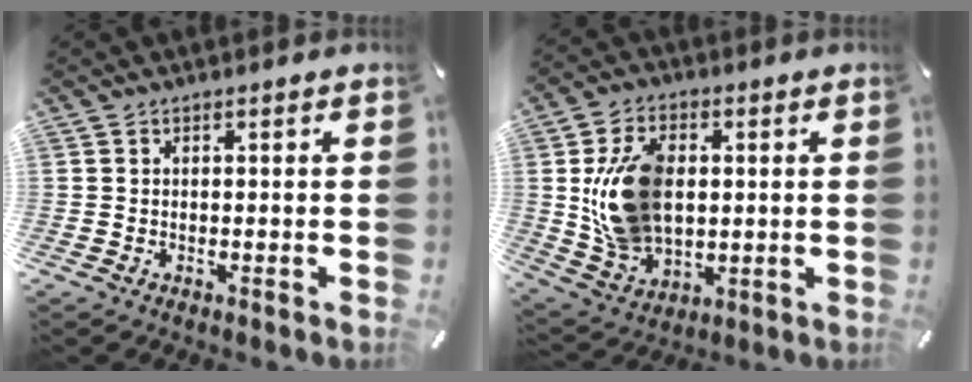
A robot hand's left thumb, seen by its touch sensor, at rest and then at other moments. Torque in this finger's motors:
{"motor_torque": [2.54, 2.47, 0.71, -0.21, 0.30]}